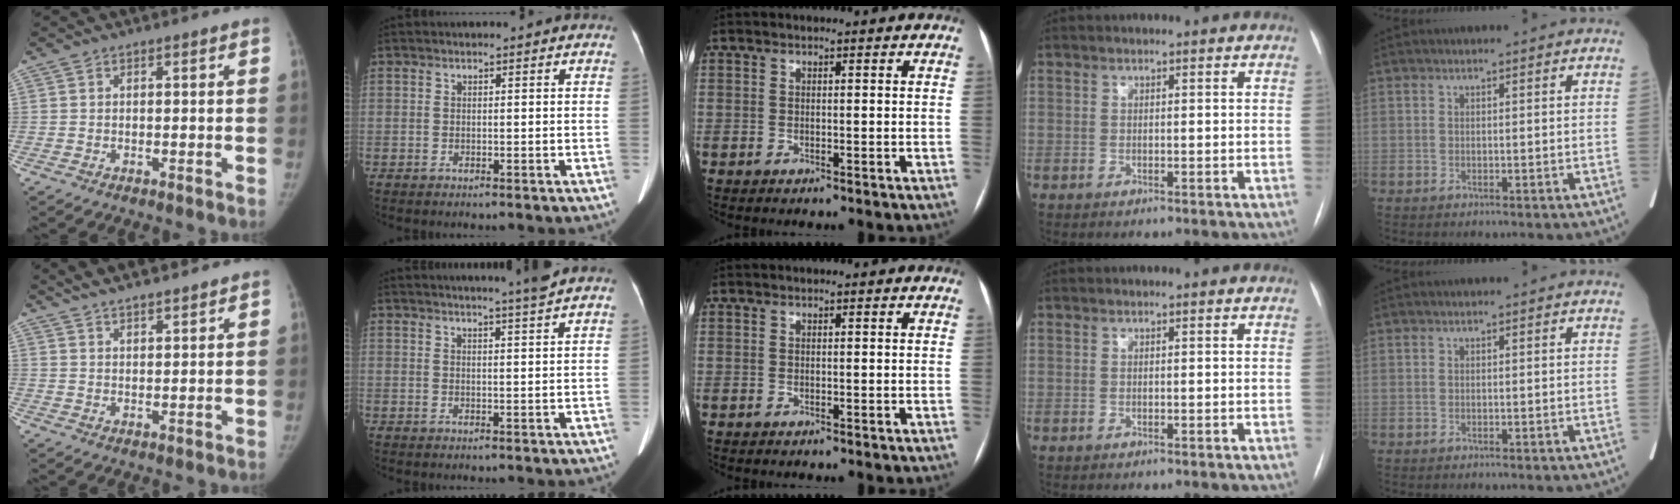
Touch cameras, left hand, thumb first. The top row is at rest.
{"thumb": {"total": 8.4, "force": [7.1, 1.9, 4.2], "torque": [-0.051, -0.005, 0.119]}, "index": {"total": 4.1, "force": [3.5, -1.6, 1.6], "torque": [-0.025, -0.010, 0.048]}}